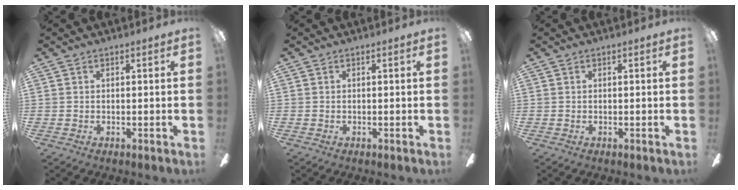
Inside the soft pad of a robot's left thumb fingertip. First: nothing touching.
{"total": 0.0}
{"total": 0.0}